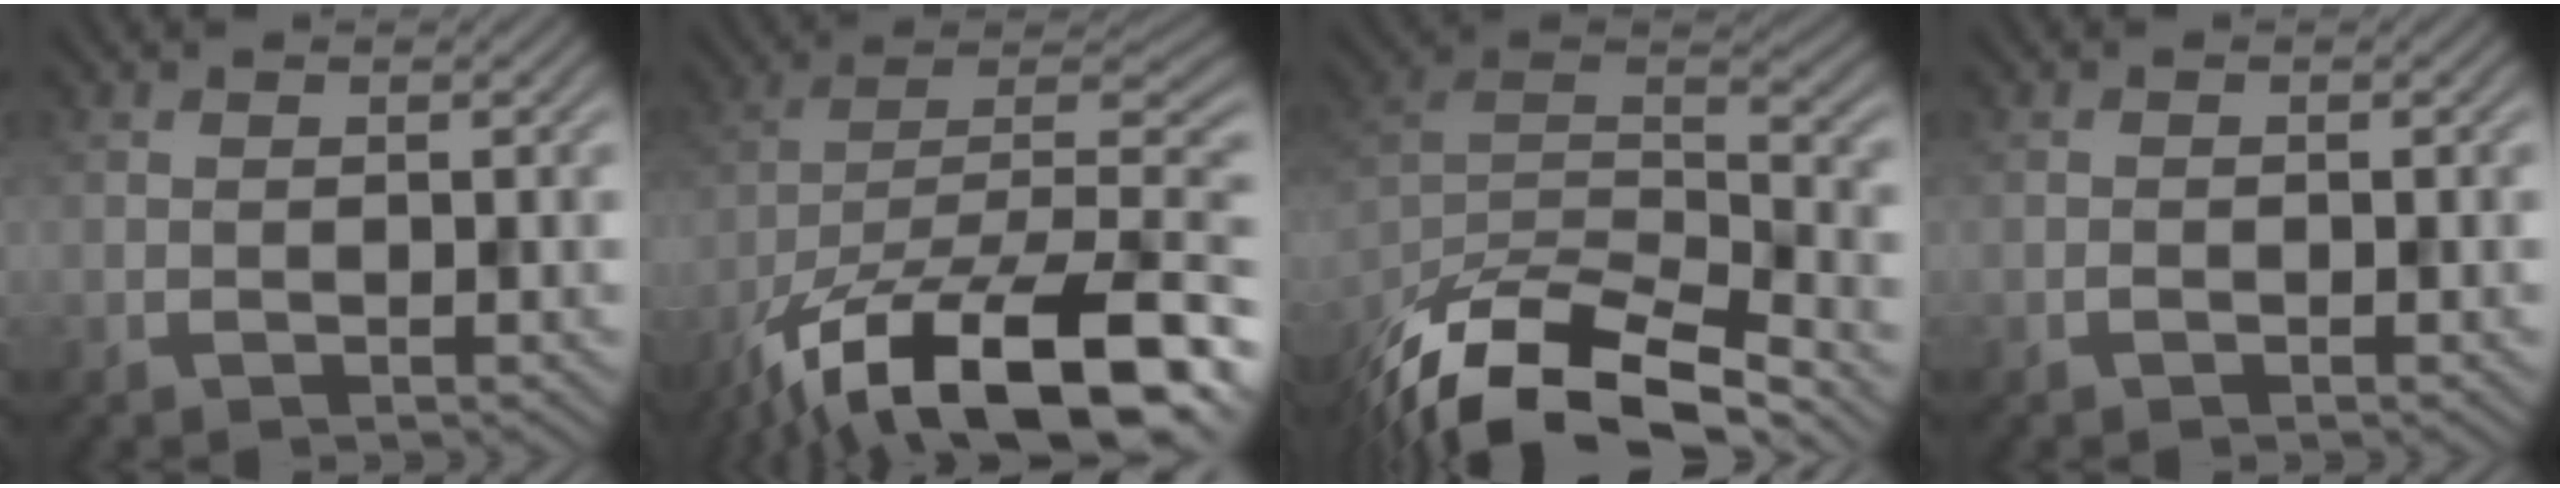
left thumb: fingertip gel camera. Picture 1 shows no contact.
{"total": 17.7, "force": [-11.3, 6.7, 11.9], "torque": [-0.192, -0.027, -0.190]}
{"total": 15.6, "force": [-12.9, 4.7, 7.4], "torque": [-0.173, -0.029, -0.205]}
{"total": 0.6, "force": [-0.6, 0.0, 0.0], "torque": [-0.001, -0.003, -0.010]}